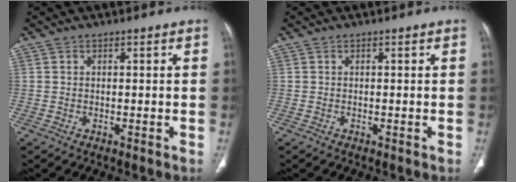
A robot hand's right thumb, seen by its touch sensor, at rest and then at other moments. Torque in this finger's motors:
{"motor_torque": [0.17, 0.14, 0.30, -0.13, -0.01]}